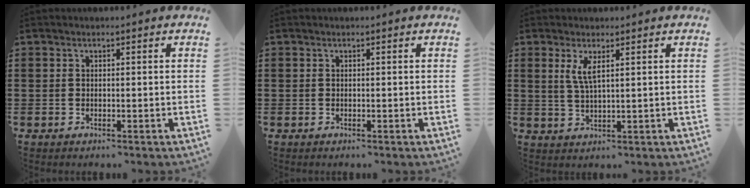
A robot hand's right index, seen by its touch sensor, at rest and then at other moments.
{"total": 0.0}
{"total": 3.5, "force": [1.5, 0.9, 3.0], "torque": [-0.065, 0.003, 0.025]}